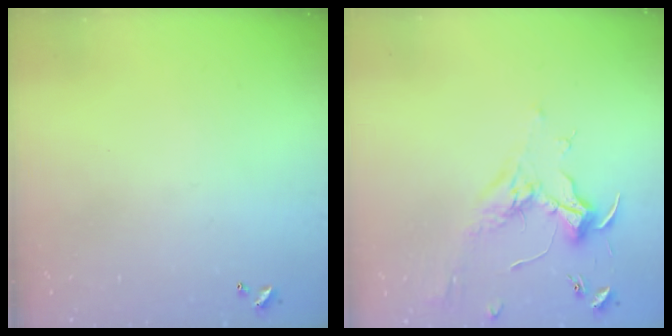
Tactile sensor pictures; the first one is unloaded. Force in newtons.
{"total": 1.7, "press": 1.5, "slide": 0.8}